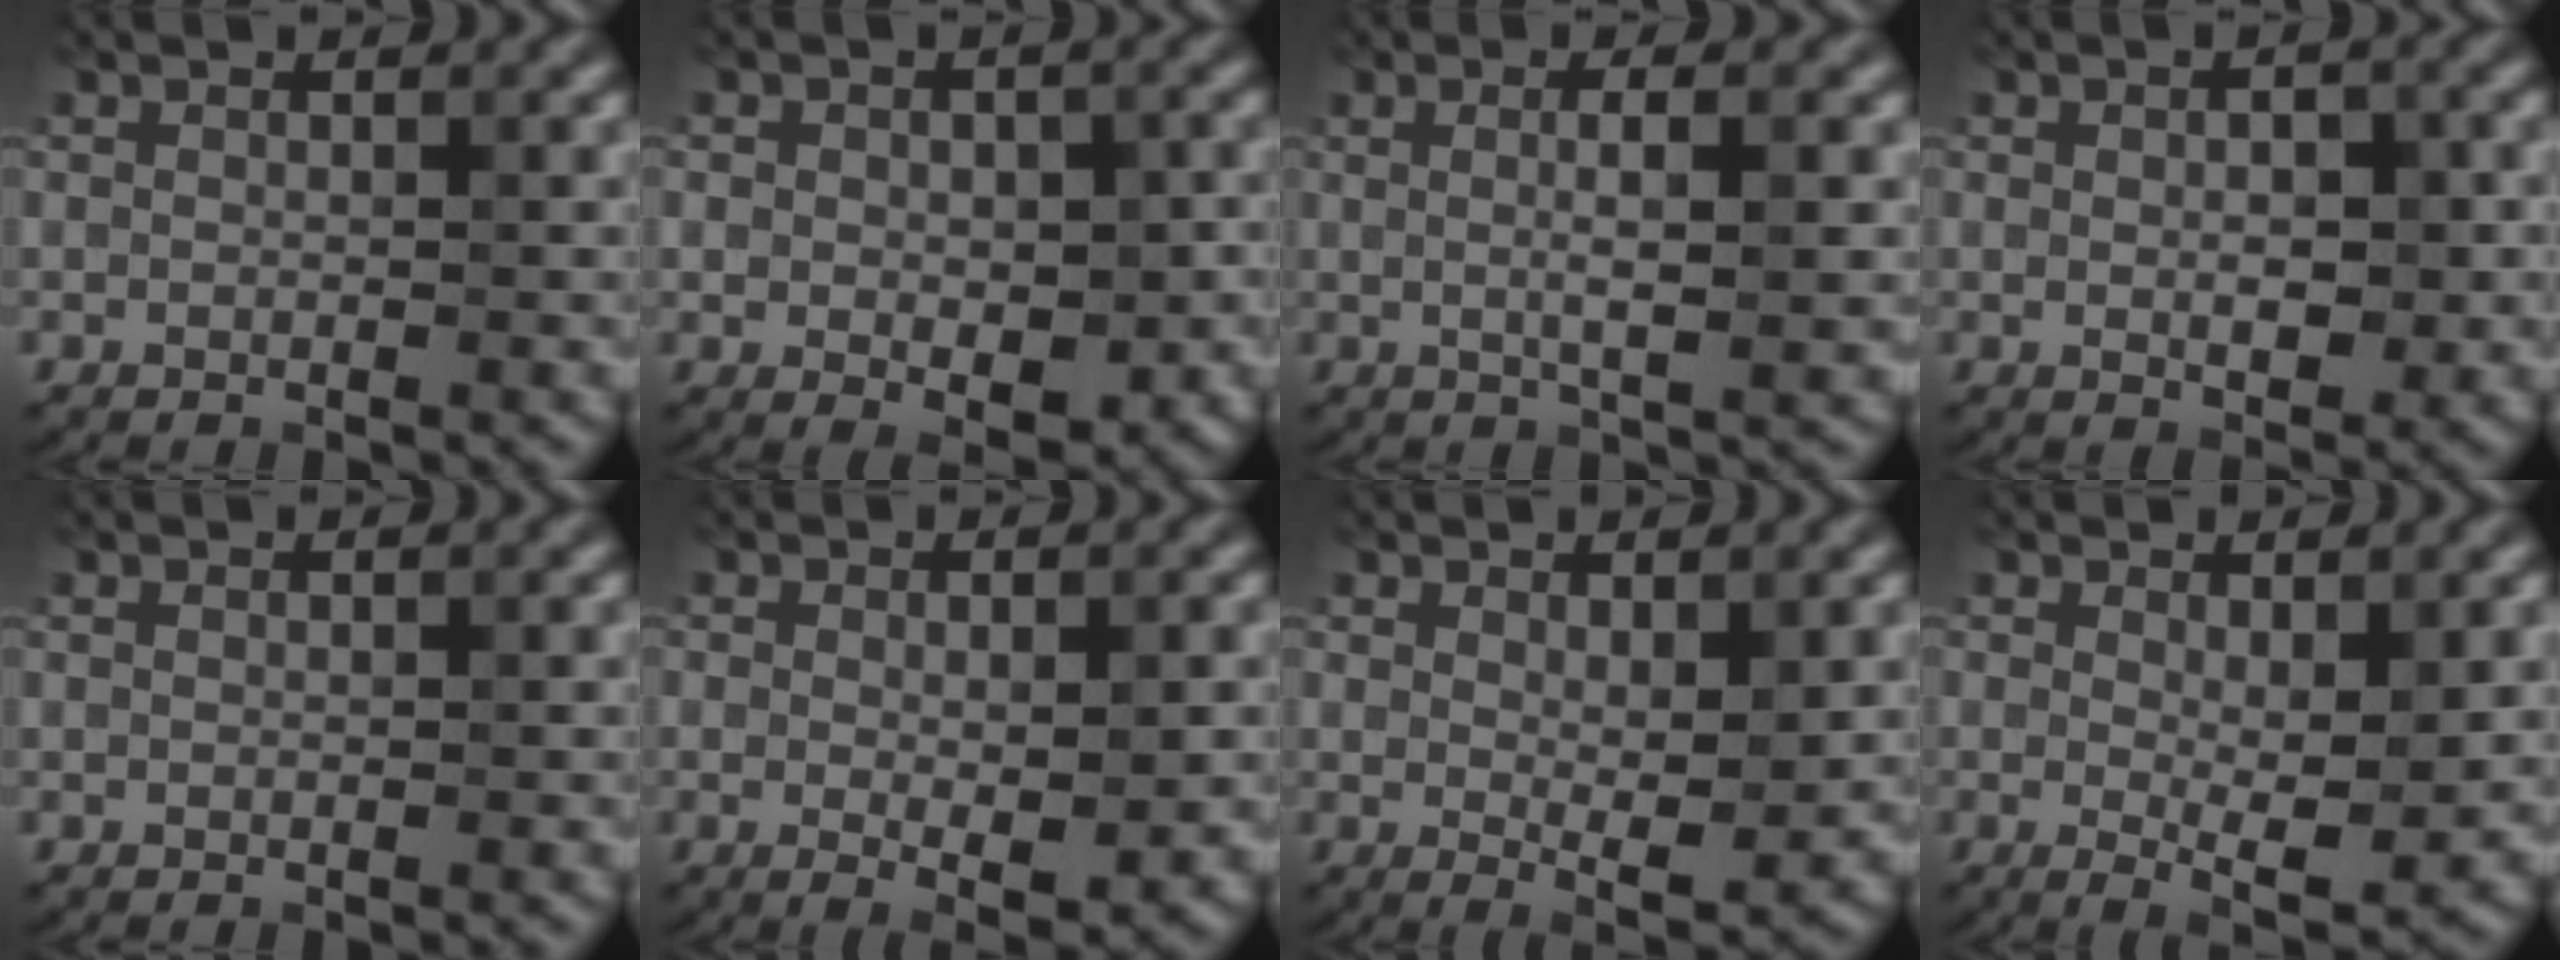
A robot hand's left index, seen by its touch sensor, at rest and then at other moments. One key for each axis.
{"total": 5.3, "fx": -0.6, "fy": 3.2, "fz": 4.2, "tx": -0.058, "ty": -0.011, "tz": -0.005}
{"total": 3.7, "fx": 0.4, "fy": 0.9, "fz": 3.6, "tx": -0.057, "ty": 0.000, "tz": 0.005}
{"total": 3.5, "fx": 0.0, "fy": 1.7, "fz": 3.0, "tx": -0.044, "ty": -0.002, "tz": 0.003}
{"total": 0.0}
{"total": 4.1, "fx": -0.3, "fy": 1.4, "fz": 3.9, "tx": -0.058, "ty": -0.010, "tz": 0.000}
{"total": 3.4, "fx": 0.7, "fy": 1.2, "fz": 3.1, "tx": -0.049, "ty": -0.012, "tz": 0.018}
{"total": 4.3, "fx": 0.2, "fy": 1.4, "fz": 4.1, "tx": -0.064, "ty": -0.014, "tz": 0.007}